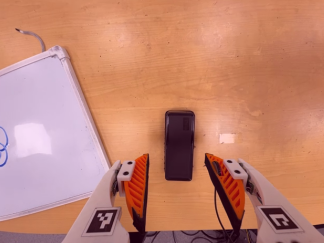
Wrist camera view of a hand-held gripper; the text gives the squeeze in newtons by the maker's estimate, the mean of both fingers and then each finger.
{"total": 0.0}